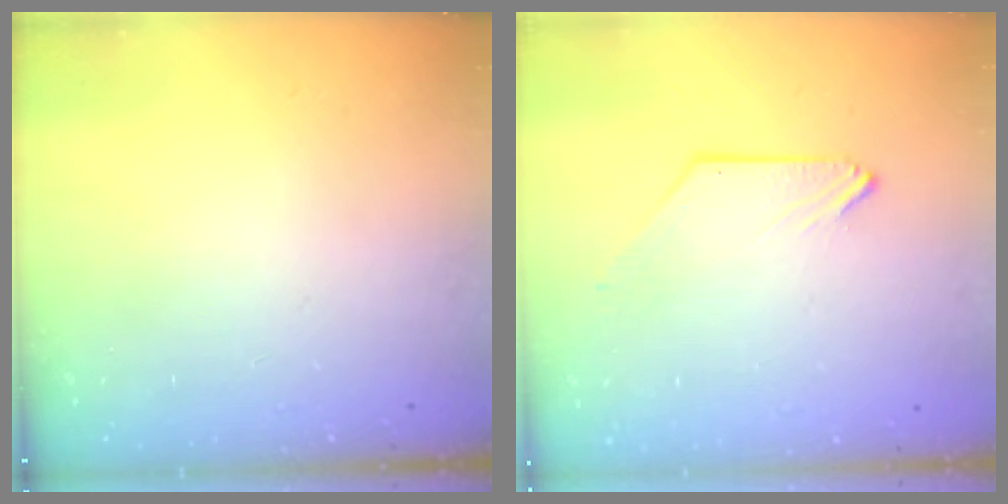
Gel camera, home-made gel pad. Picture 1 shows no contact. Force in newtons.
{"total": 0.0}